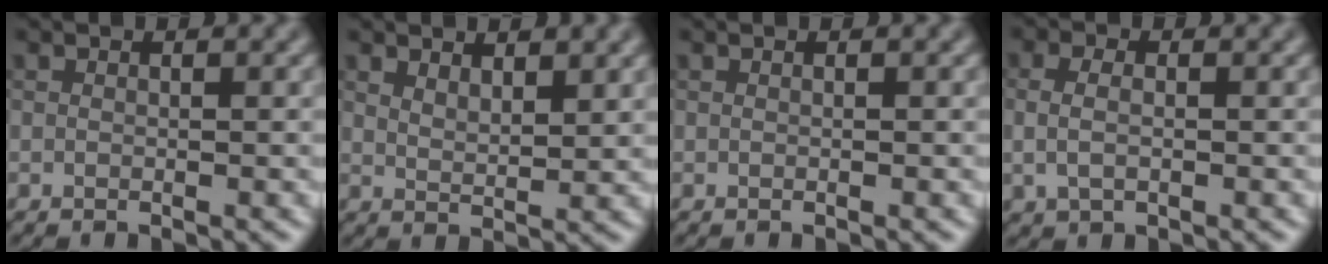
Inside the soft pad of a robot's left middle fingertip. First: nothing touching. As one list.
[{"total": 2.4, "force": [1.9, 0.7, 1.2], "torque": [-0.021, -0.003, 0.035]}, {"total": 0.0}, {"total": 2.2, "force": [0.0, 1.4, 1.7], "torque": [-0.042, -0.002, 0.002]}]